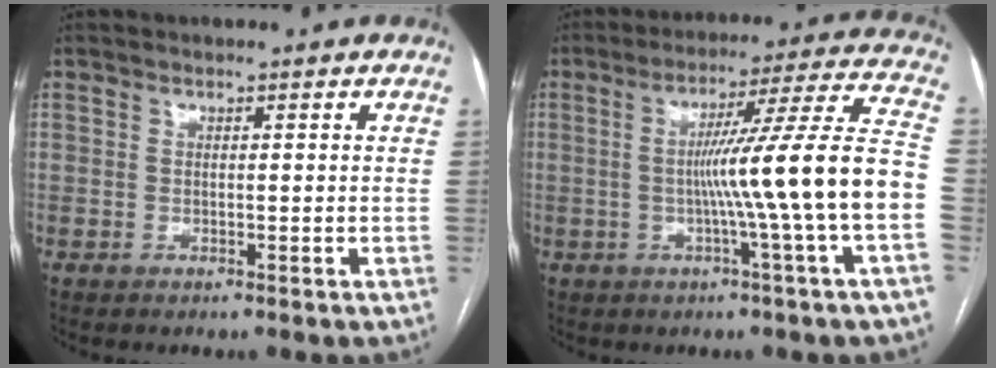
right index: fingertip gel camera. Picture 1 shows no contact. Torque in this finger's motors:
{"motor_torque": [1.79, -0.15, 1.00, 0.21]}